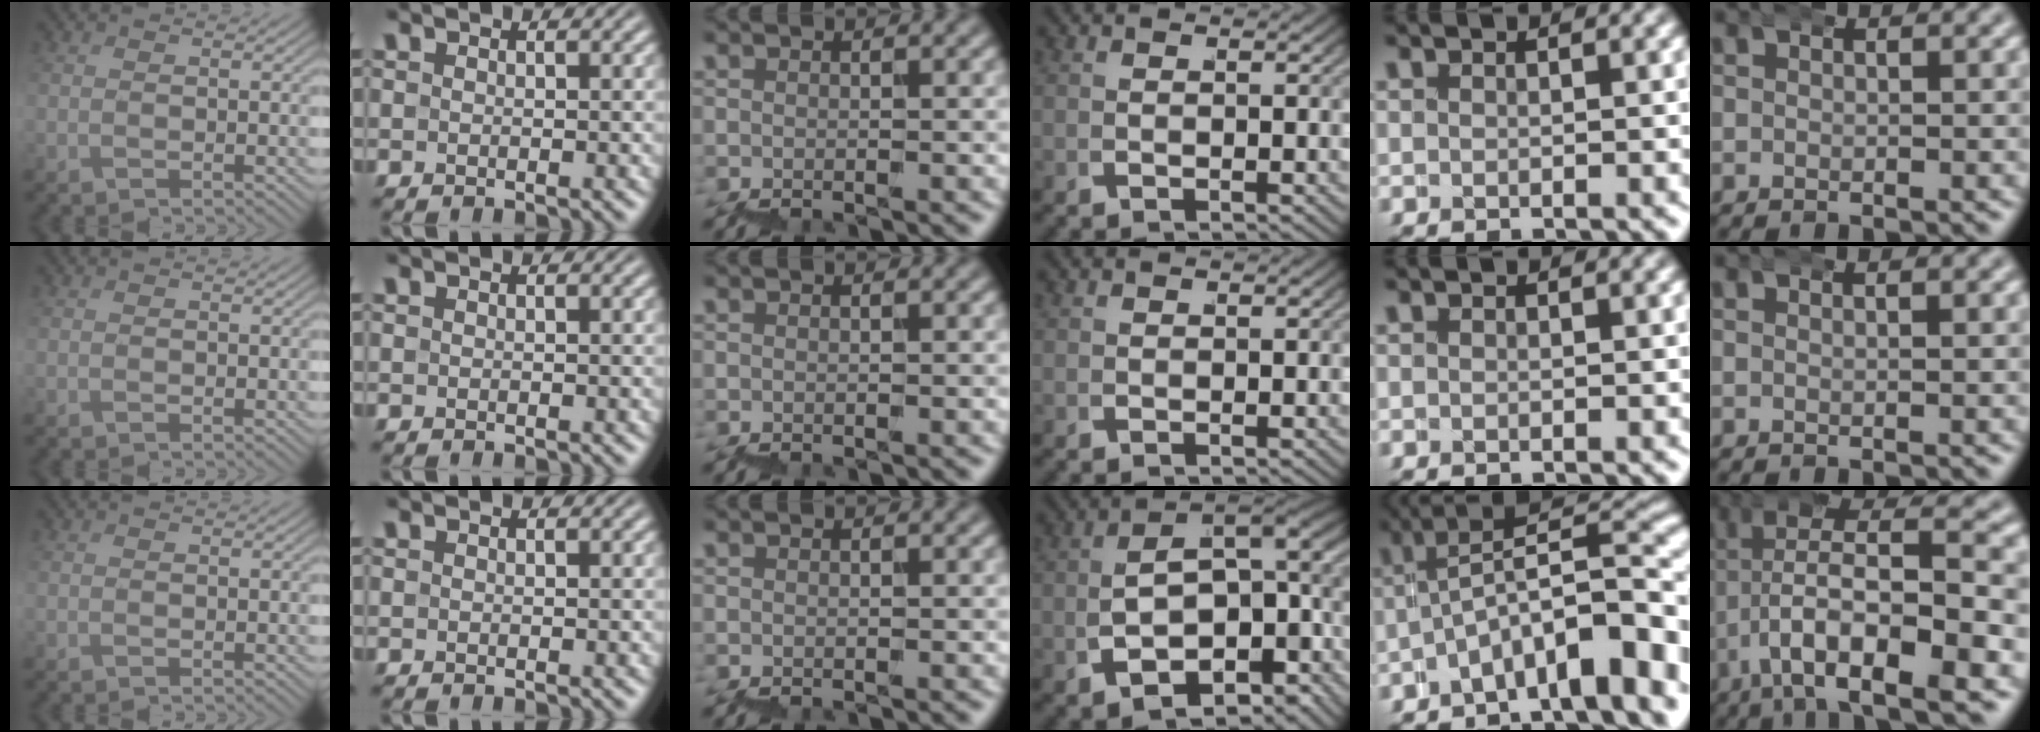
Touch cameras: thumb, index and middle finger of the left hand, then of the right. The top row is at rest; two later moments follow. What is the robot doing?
{"motion": "wrap", "object": "bubble wrap"}